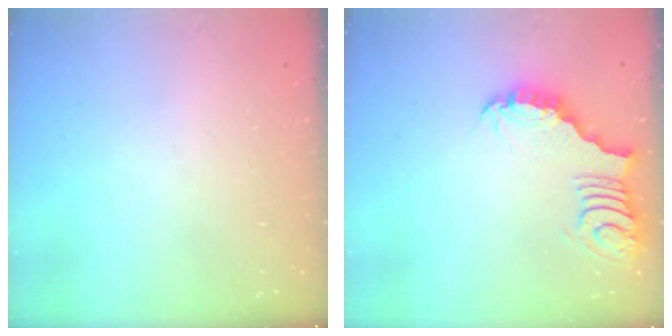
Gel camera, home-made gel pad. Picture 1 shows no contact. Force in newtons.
{"total": 3.7, "press": 3.7, "slide": 0.8}